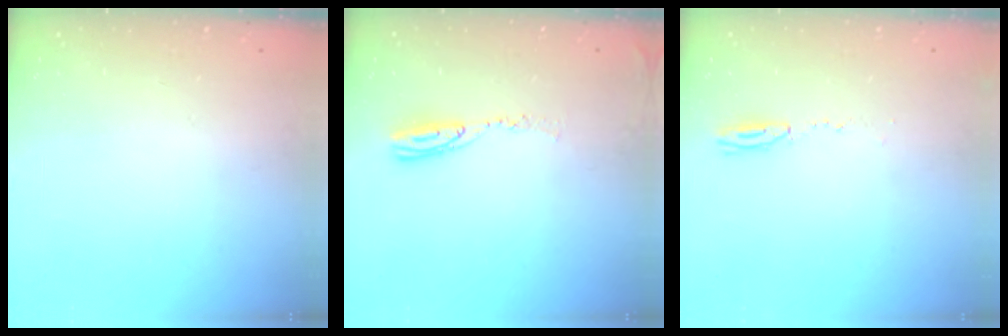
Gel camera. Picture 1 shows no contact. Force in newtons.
{"total": 6.8, "press": 6.8, "slide": 0.6}
{"total": 3.9, "press": 3.8, "slide": 0.9}